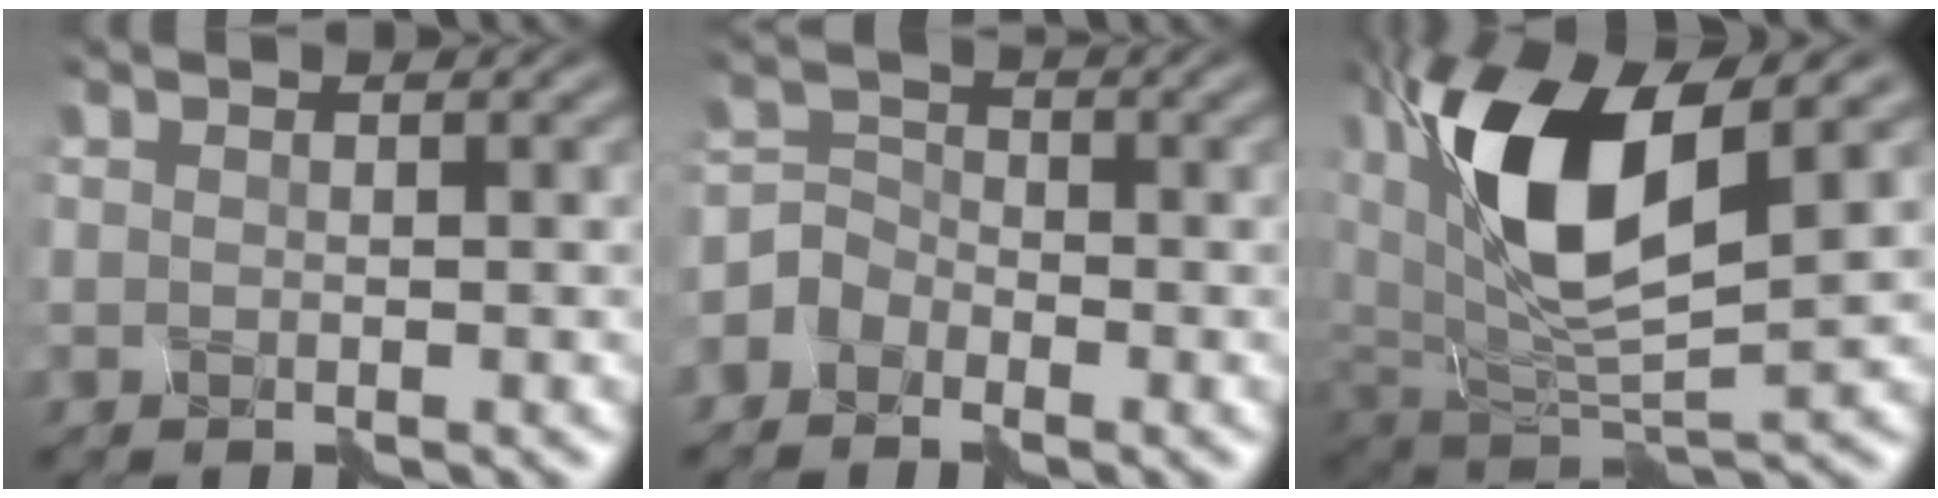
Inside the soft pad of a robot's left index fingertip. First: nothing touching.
{"total": 3.1, "force": [-2.6, 1.7, 0.5], "torque": [-0.007, 0.005, -0.053]}
{"total": 10.7, "force": [3.1, 4.8, 9.0], "torque": [-0.180, -0.002, 0.058]}